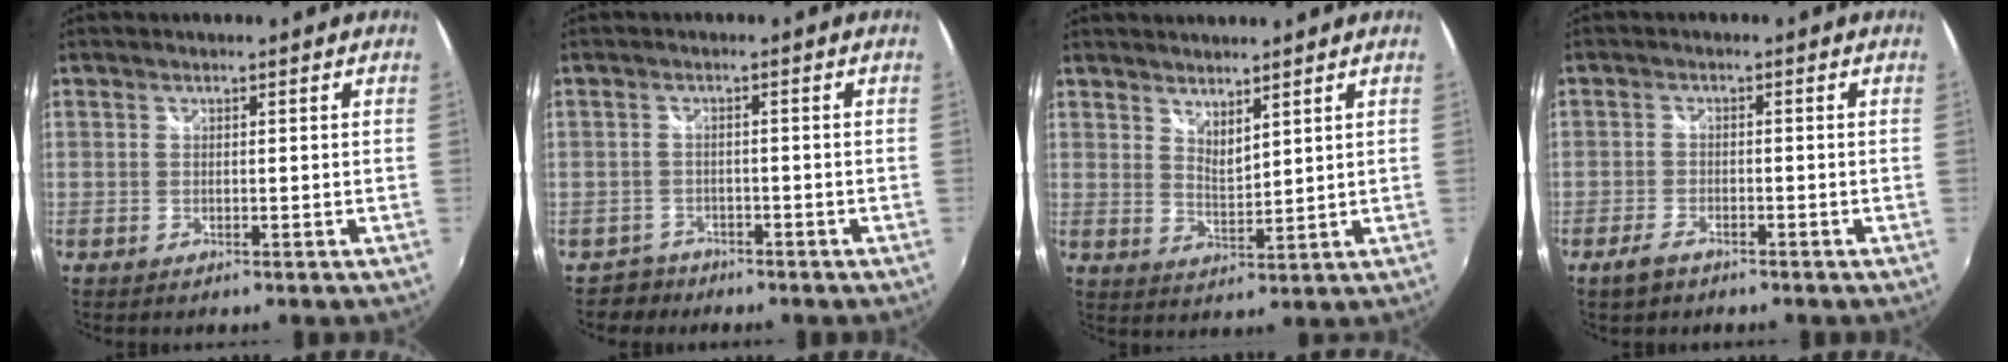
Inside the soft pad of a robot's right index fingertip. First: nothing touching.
{"total": 3.3, "force": [-2.4, 2.2, -0.4], "torque": [-0.003, 0.006, -0.042]}
{"total": 4.1, "force": [3.5, 1.0, 1.8], "torque": [-0.026, -0.007, 0.061]}
{"total": 3.4, "force": [-2.6, 1.5, 1.7], "torque": [-0.046, -0.005, -0.050]}